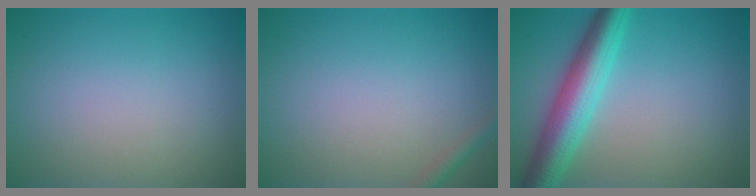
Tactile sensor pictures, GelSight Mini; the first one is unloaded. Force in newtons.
{"total": 1.0, "press": 1.0, "slide": 0.0}
{"total": 6.2, "press": 6.2, "slide": 0.1}